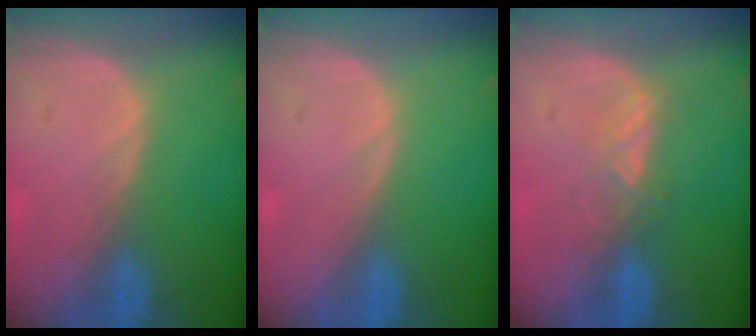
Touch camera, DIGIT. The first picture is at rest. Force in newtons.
{"total": 0.0}
{"total": 2.9, "press": 2.8, "slide": 0.7}